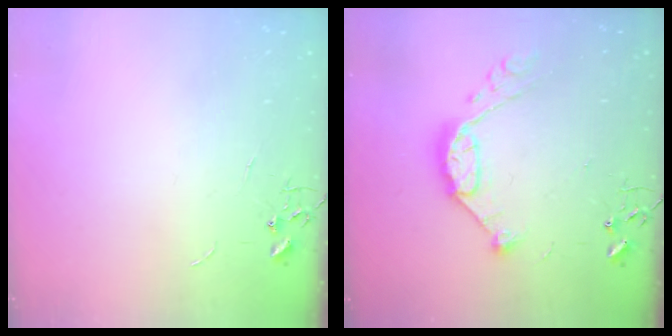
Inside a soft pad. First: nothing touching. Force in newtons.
{"total": 11.7, "press": 11.7, "slide": 0.6}